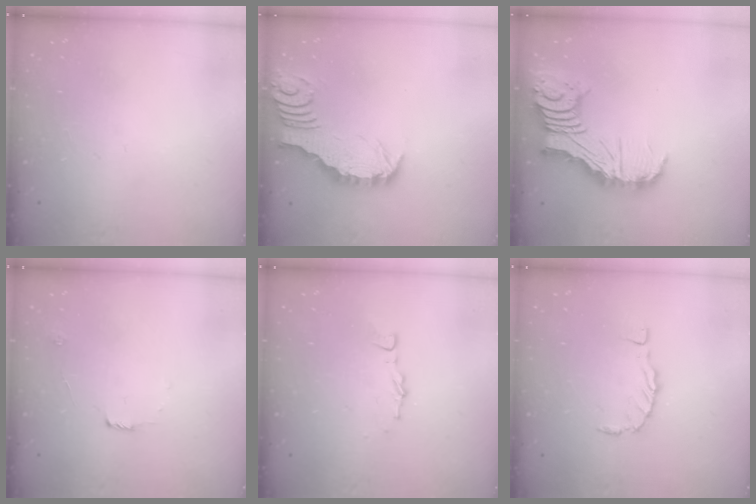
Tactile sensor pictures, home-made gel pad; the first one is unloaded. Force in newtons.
{"total": 3.2, "press": 3.2, "slide": 0.3}
{"total": 14.6, "press": 14.5, "slide": 1.7}
{"total": 5.8, "press": 5.8, "slide": 0.5}
{"total": 2.6, "press": 2.6, "slide": 0.2}
{"total": 0.0}